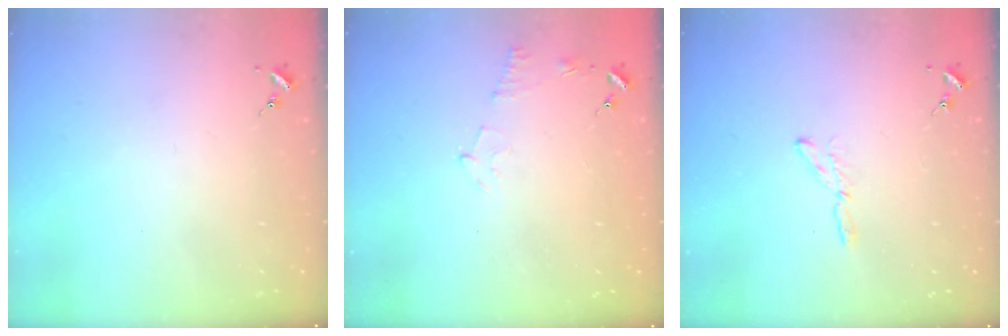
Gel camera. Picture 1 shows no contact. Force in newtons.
{"total": 4.7, "press": 4.5, "slide": 1.4}
{"total": 3.7, "press": 3.6, "slide": 0.4}